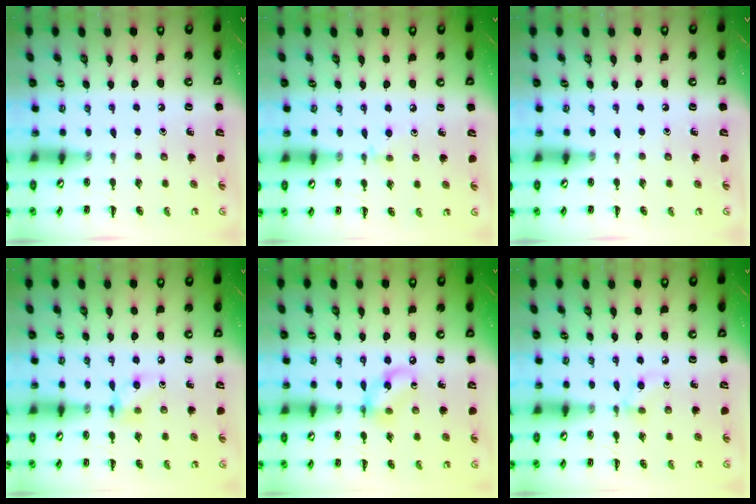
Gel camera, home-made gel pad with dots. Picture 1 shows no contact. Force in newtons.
{"total": 3.0, "press": 2.8, "slide": 1.1}
{"total": 0.0}
{"total": 6.9, "press": 6.8, "slide": 0.8}
{"total": 8.3, "press": 8.2, "slide": 1.5}
{"total": 5.1, "press": 4.6, "slide": 2.0}